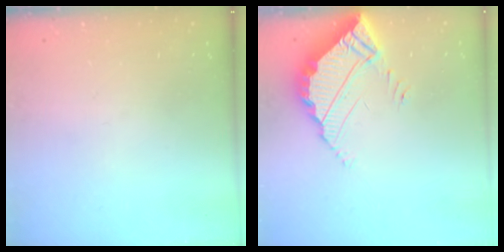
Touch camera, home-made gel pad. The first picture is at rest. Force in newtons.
{"total": 5.7, "press": 5.7, "slide": 0.5}